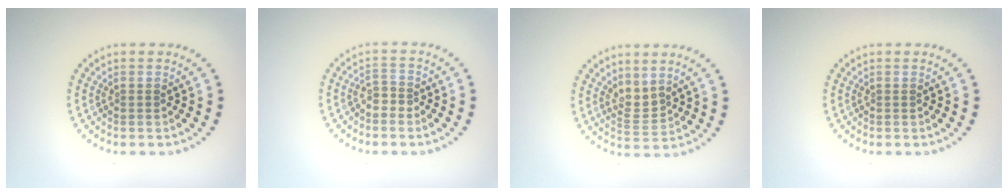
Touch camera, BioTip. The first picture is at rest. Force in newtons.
{"total": 1.5, "press": 1.2, "slide": 0.9}
{"total": 1.9, "press": 1.4, "slide": 1.3}
{"total": 0.0}